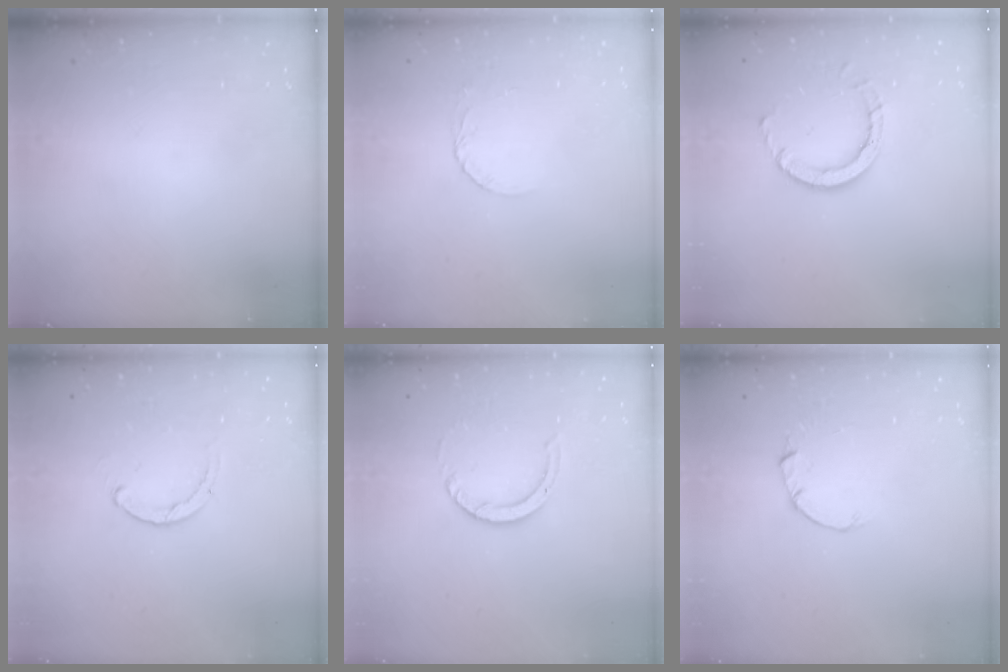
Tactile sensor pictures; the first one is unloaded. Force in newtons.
{"total": 2.6, "press": 2.6, "slide": 0.1}
{"total": 5.8, "press": 5.8, "slide": 0.2}
{"total": 1.1, "press": 1.0, "slide": 0.3}
{"total": 3.8, "press": 3.8, "slide": 0.3}
{"total": 2.0, "press": 2.0, "slide": 0.3}